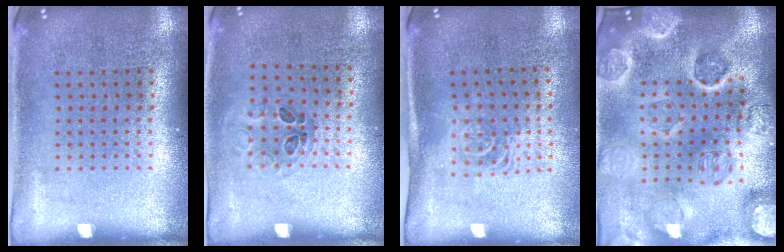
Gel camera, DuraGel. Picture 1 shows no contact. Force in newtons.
{"total": 0.9, "press": 0.6, "slide": 0.7}
{"total": 1.6, "press": 1.3, "slide": 1.0}
{"total": 4.3, "press": 3.9, "slide": 1.6}